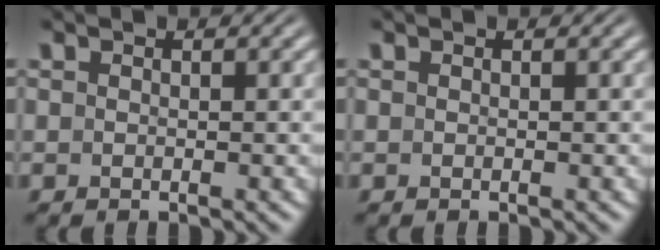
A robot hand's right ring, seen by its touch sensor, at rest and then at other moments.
{"total": 0.0}